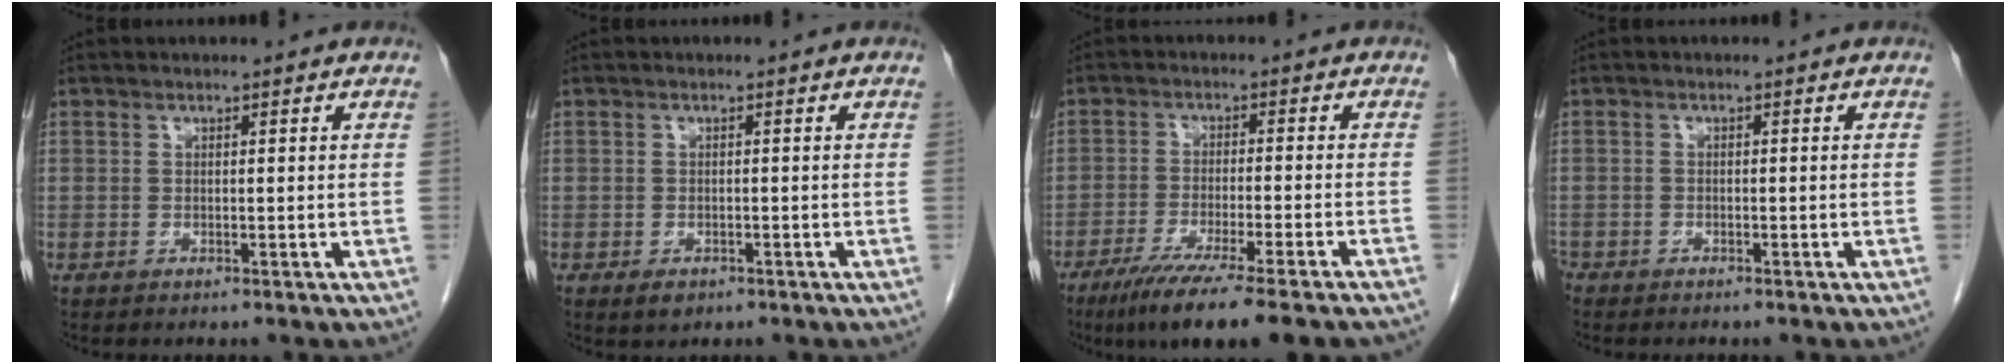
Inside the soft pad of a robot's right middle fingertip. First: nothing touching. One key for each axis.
{"total": 1.8, "fx": -1.0, "fy": 1.1, "fz": 1.1, "tx": -0.022, "ty": 0.000, "tz": -0.008}
{"total": 13.8, "fx": -10.7, "fy": -0.1, "fz": 8.8, "tx": -0.129, "ty": -0.040, "tz": -0.162}
{"total": 1.5, "fx": -1.3, "fy": 0.8, "fz": 0.3, "tx": -0.010, "ty": 0.001, "tz": -0.025}